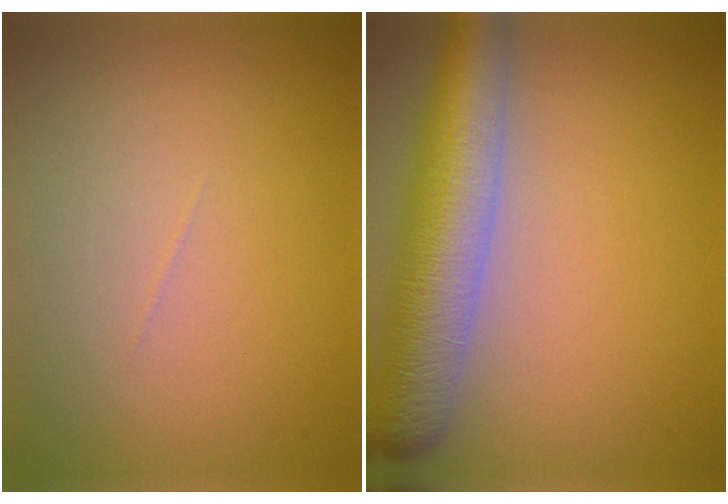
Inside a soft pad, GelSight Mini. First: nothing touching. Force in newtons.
{"total": 8.5, "press": 8.5, "slide": 0.4}